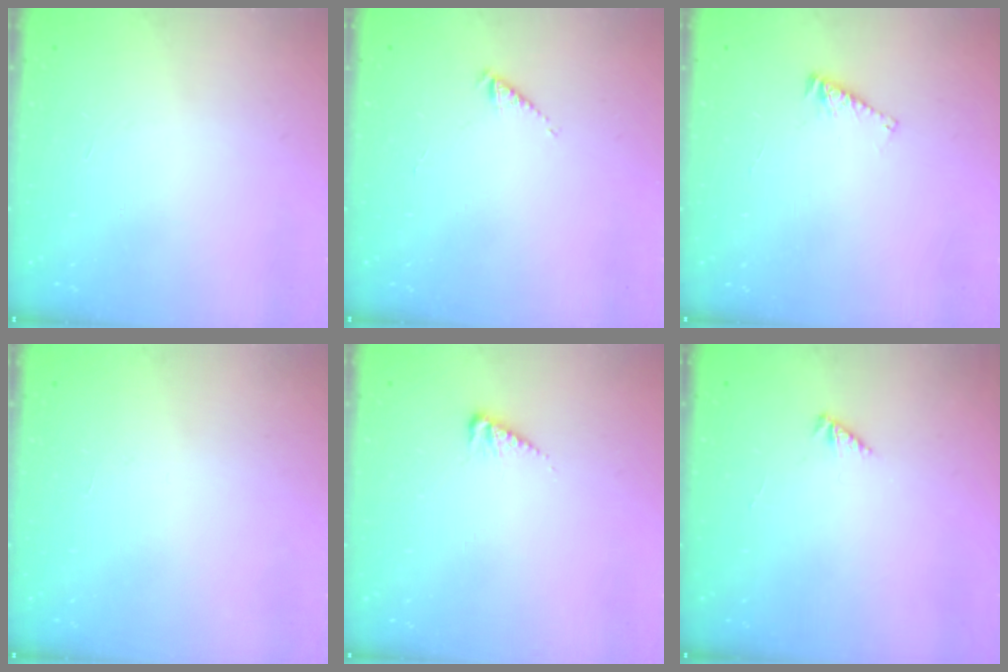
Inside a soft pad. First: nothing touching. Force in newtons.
{"total": 1.6, "press": 1.6, "slide": 0.3}
{"total": 2.6, "press": 2.6, "slide": 0.3}
{"total": 0.0}
{"total": 3.8, "press": 3.7, "slide": 0.5}
{"total": 0.0}